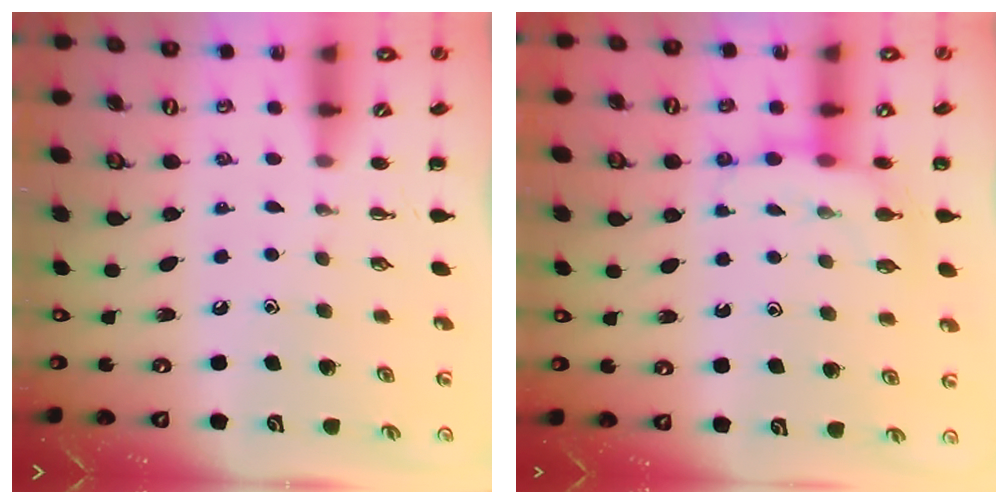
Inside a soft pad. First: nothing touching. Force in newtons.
{"total": 8.3, "press": 8.3, "slide": 1.0}